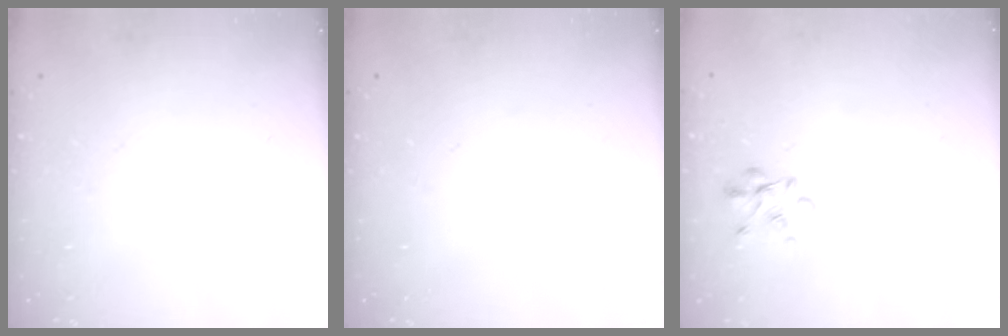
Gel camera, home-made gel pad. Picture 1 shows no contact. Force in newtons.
{"total": 0.0}
{"total": 3.7, "press": 3.5, "slide": 1.1}